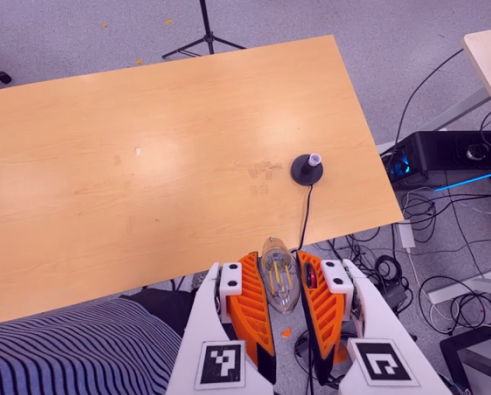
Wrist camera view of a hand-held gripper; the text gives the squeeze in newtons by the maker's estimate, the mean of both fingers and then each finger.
{"total": 20.3, "left": 23.7, "right": 17.0}